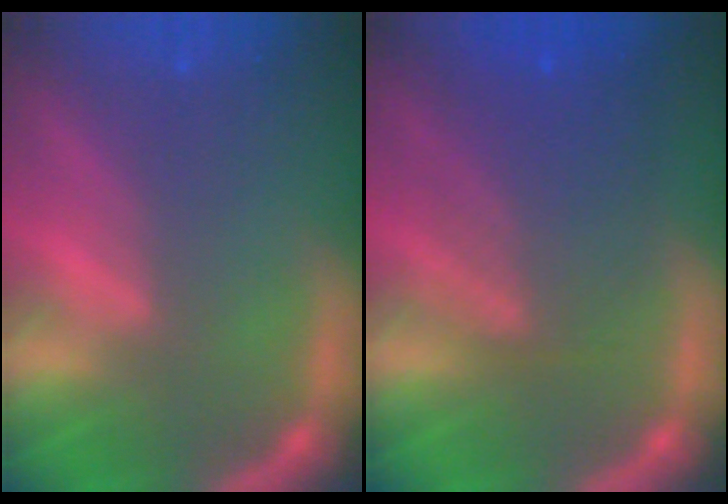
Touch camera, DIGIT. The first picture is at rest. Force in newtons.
{"total": 6.1}